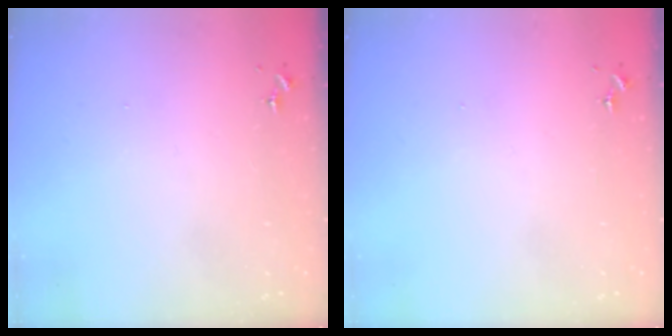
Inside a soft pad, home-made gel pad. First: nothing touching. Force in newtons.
{"total": 0.0}